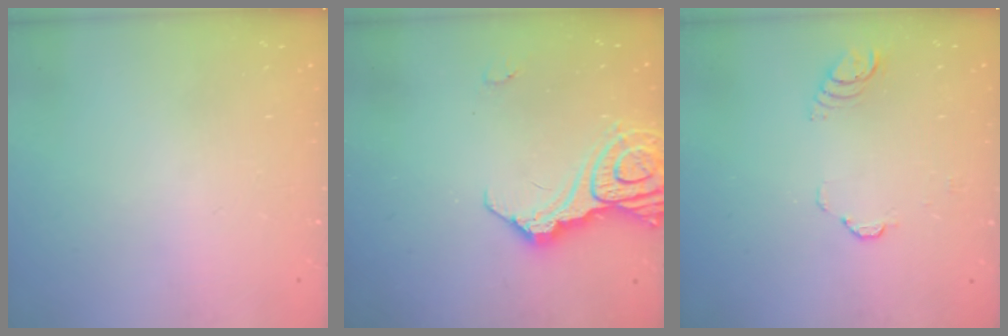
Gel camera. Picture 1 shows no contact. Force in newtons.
{"total": 14.6, "press": 14.5, "slide": 1.5}
{"total": 3.0, "press": 3.0, "slide": 0.3}